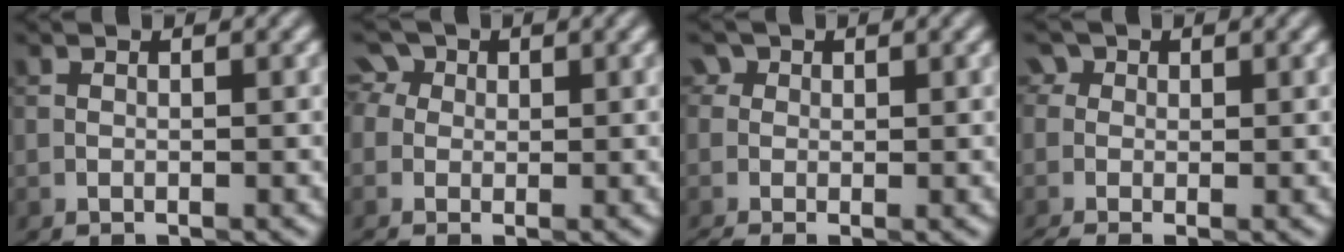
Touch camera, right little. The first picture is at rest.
{"total": 2.8, "force": [0.2, 2.5, 1.3], "torque": [-0.019, 0.020, -0.005]}
{"total": 2.4, "force": [-0.3, 2.0, 1.3], "torque": [-0.018, 0.014, -0.016]}
{"total": 2.8, "force": [-0.6, 2.2, 1.6], "torque": [-0.023, 0.013, -0.019]}